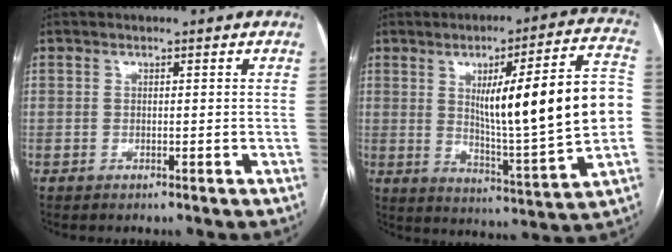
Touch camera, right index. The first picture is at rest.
{"total": 19.8, "force": [1.5, 1.5, 19.7], "torque": [-0.290, 0.011, 0.024]}